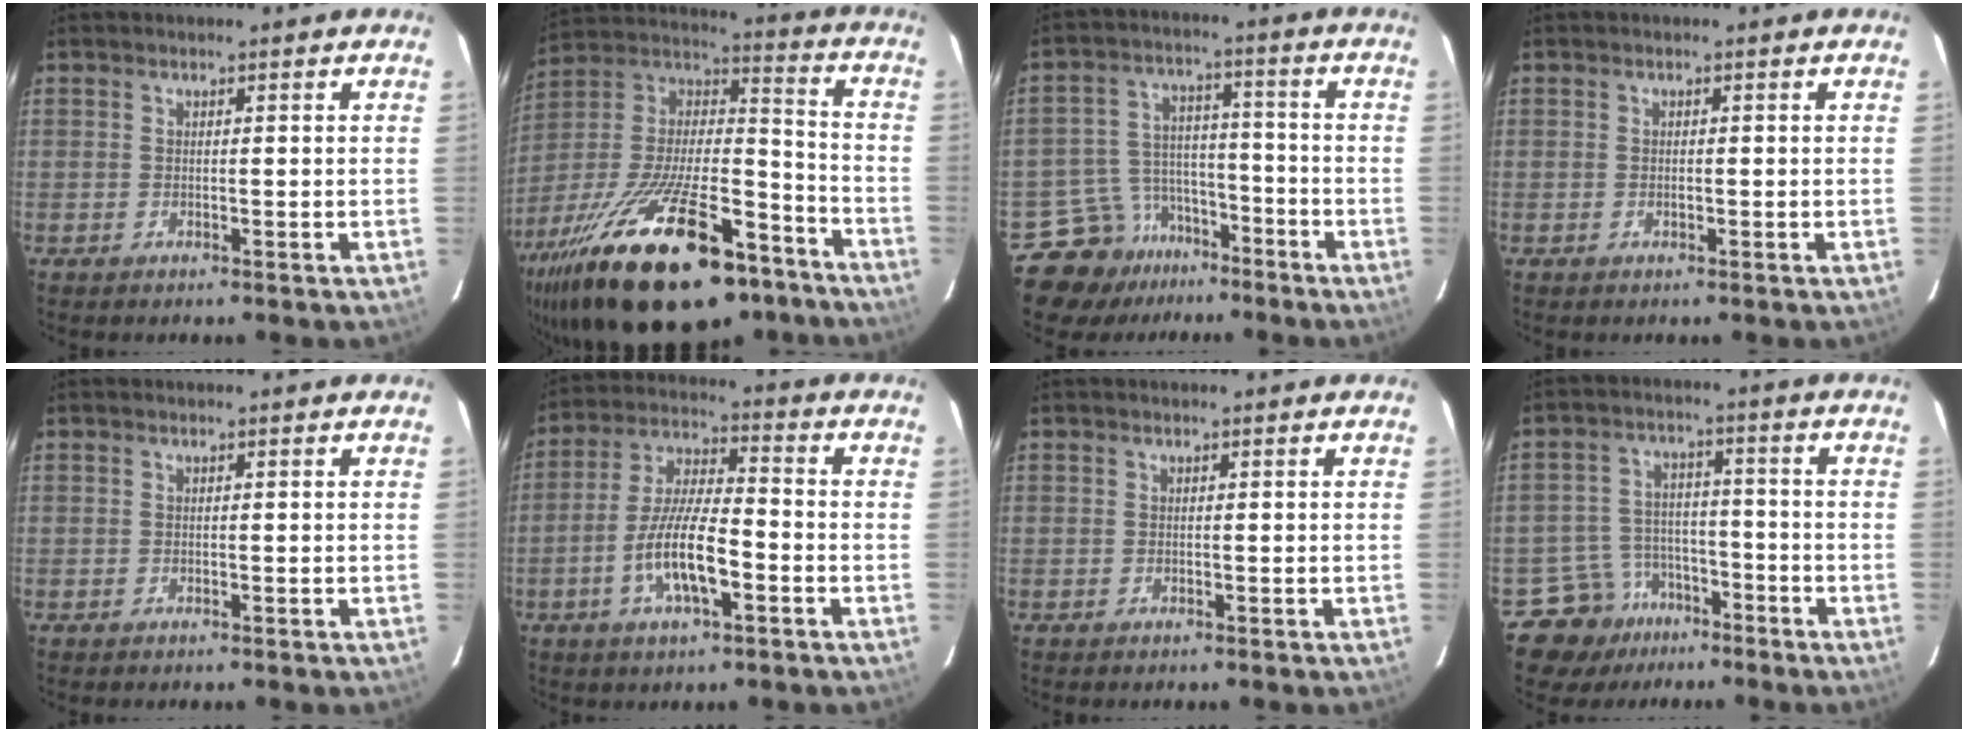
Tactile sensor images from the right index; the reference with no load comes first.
{"total": 34.4, "force": [-22.1, 13.2, 22.8], "torque": [-0.422, -0.023, -0.337]}
{"total": 10.3, "force": [-8.2, 6.4, 0.3], "torque": [-0.027, 0.046, -0.131]}
{"total": 0.6, "force": [-0.2, 0.4, 0.4], "torque": [-0.008, 0.002, -0.003]}
{"total": 0.0}
{"total": 11.6, "force": [-4.3, 3.1, 10.3], "torque": [-0.208, -0.001, -0.078]}
{"total": 0.0}
{"total": 8.6, "force": [-6.0, 6.2, 0.1], "torque": [-0.022, 0.036, -0.092]}